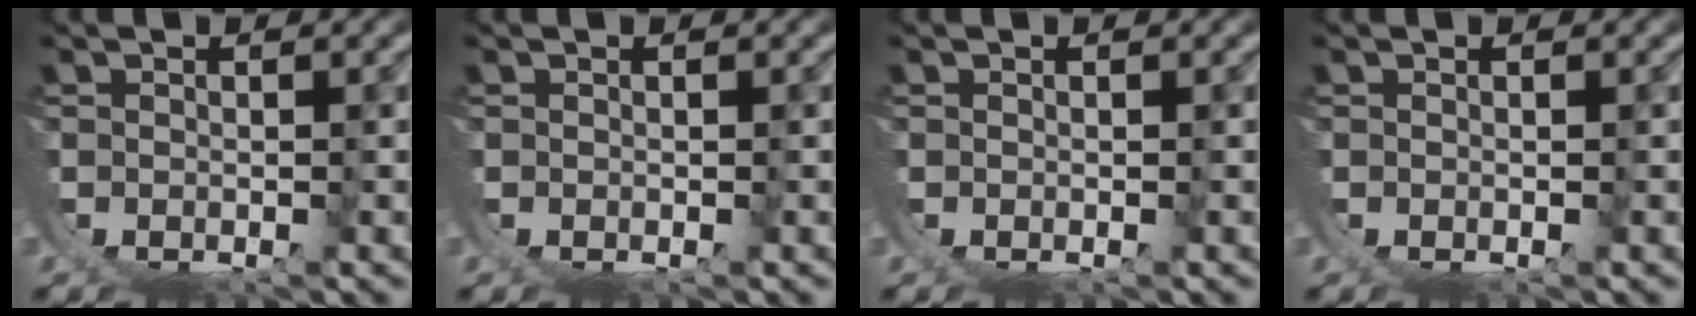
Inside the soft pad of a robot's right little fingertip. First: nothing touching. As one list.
[{"total": 0.0}, {"total": 0.0}, {"total": 0.0}]